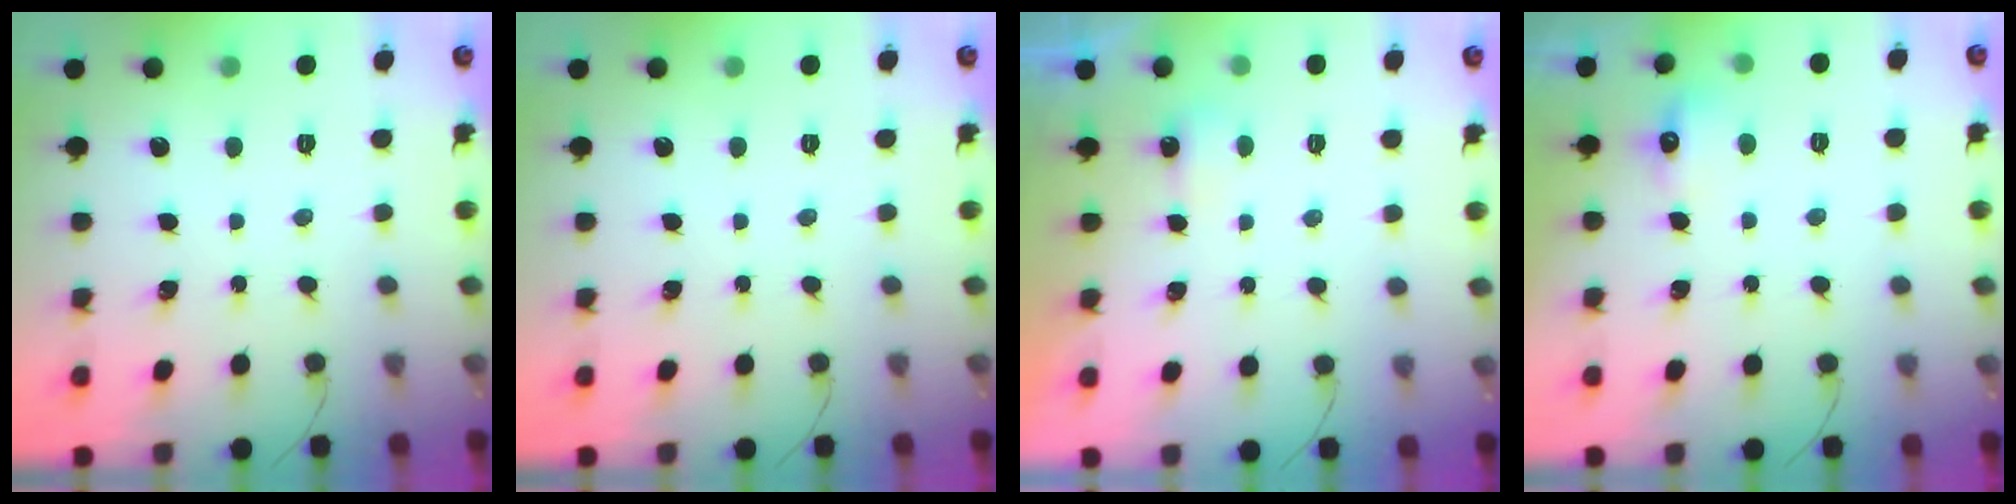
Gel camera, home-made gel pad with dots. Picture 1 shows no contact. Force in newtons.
{"total": 0.0}
{"total": 2.3, "press": 2.2, "slide": 0.6}
{"total": 5.3, "press": 5.1, "slide": 1.5}